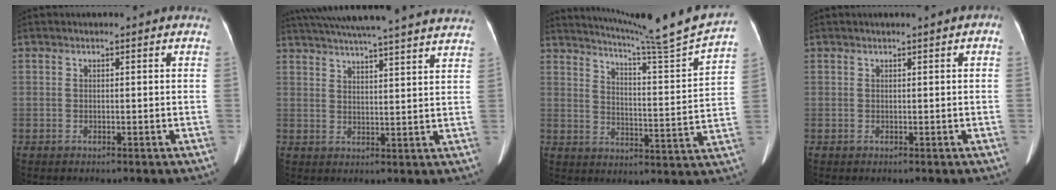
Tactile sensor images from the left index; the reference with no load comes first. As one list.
[{"total": 26.1, "force": [23.6, 1.1, 11.0], "torque": [-0.185, 0.004, 0.308]}, {"total": 17.4, "force": [16.1, -3.2, 5.7], "torque": [-0.099, -0.069, 0.217]}, {"total": 0.8, "force": [0.2, 0.2, 0.8], "torque": [-0.006, 0.009, 0.004]}]